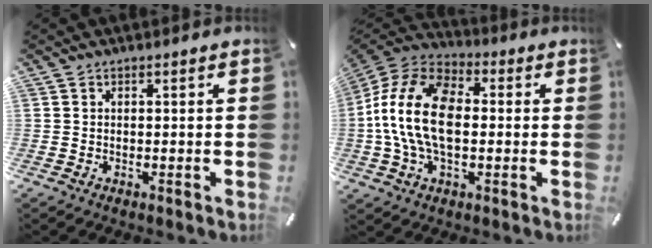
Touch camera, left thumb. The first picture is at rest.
{"total": 17.5, "force": [-0.9, 10.9, 13.6], "torque": [-0.300, 0.009, -0.020]}